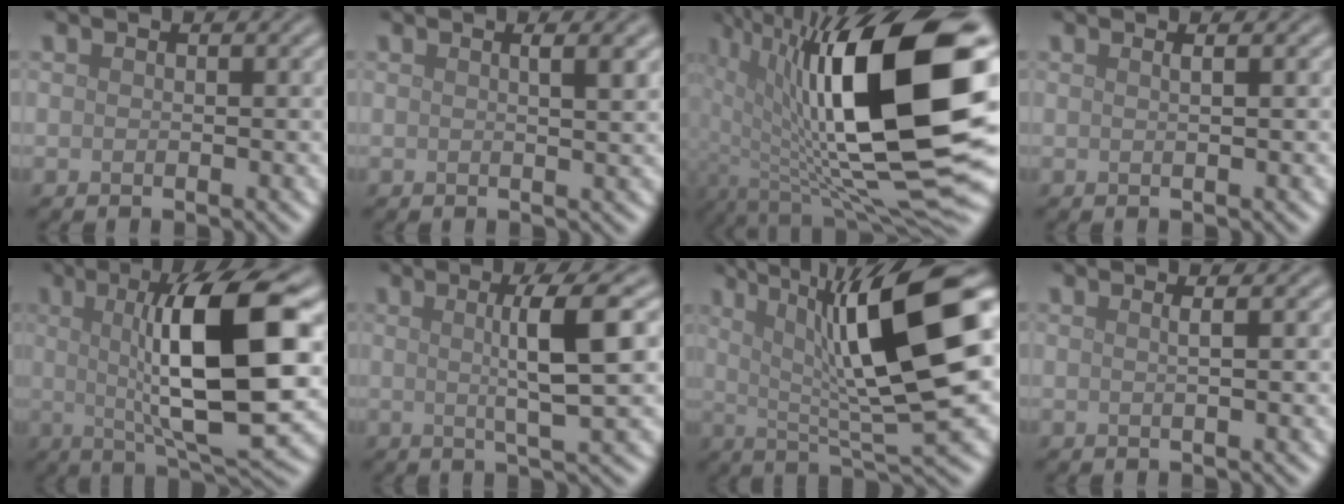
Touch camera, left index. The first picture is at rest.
{"total": 2.3, "force": [0.8, 0.7, 2.1], "torque": [-0.018, 0.006, 0.007]}
{"total": 18.0, "force": [2.6, 6.2, 16.7], "torque": [-0.279, -0.006, 0.051]}
{"total": 1.1, "force": [0.5, 0.5, 0.9], "torque": [-0.006, 0.001, -0.002]}
{"total": 11.5, "force": [1.5, 2.5, 11.2], "torque": [-0.156, 0.002, 0.028]}
{"total": 5.9, "force": [0.9, 0.8, 5.7], "torque": [-0.091, 0.009, 0.015]}
{"total": 14.0, "force": [3.1, 3.6, 13.2], "torque": [-0.188, 0.013, 0.044]}
{"total": 1.5, "force": [0.5, 0.6, 1.3], "torque": [-0.011, 0.001, -0.008]}